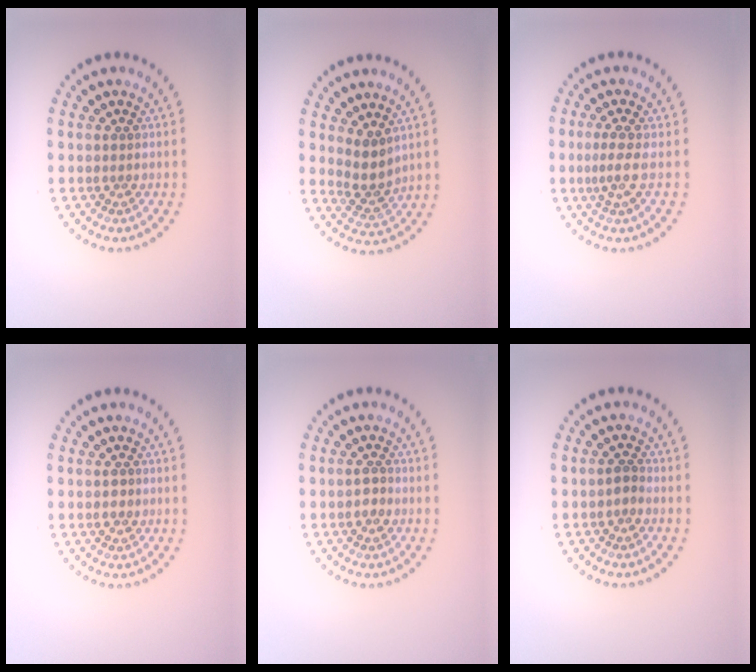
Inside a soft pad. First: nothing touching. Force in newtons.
{"total": 2.7, "press": 2.2, "slide": 1.6}
{"total": 2.1, "press": 1.4, "slide": 1.6}
{"total": 0.9, "press": 0.9, "slide": 0.2}
{"total": 1.2, "press": 1.1, "slide": 0.4}
{"total": 0.9, "press": 0.8, "slide": 0.5}